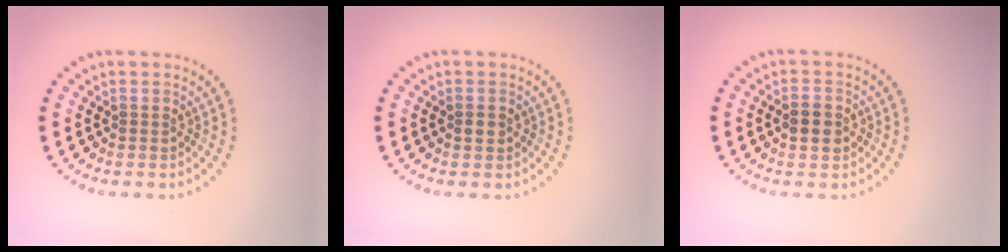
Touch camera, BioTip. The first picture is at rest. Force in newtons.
{"total": 1.2, "press": 1.1, "slide": 0.3}
{"total": 2.5, "press": 2.5, "slide": 0.1}